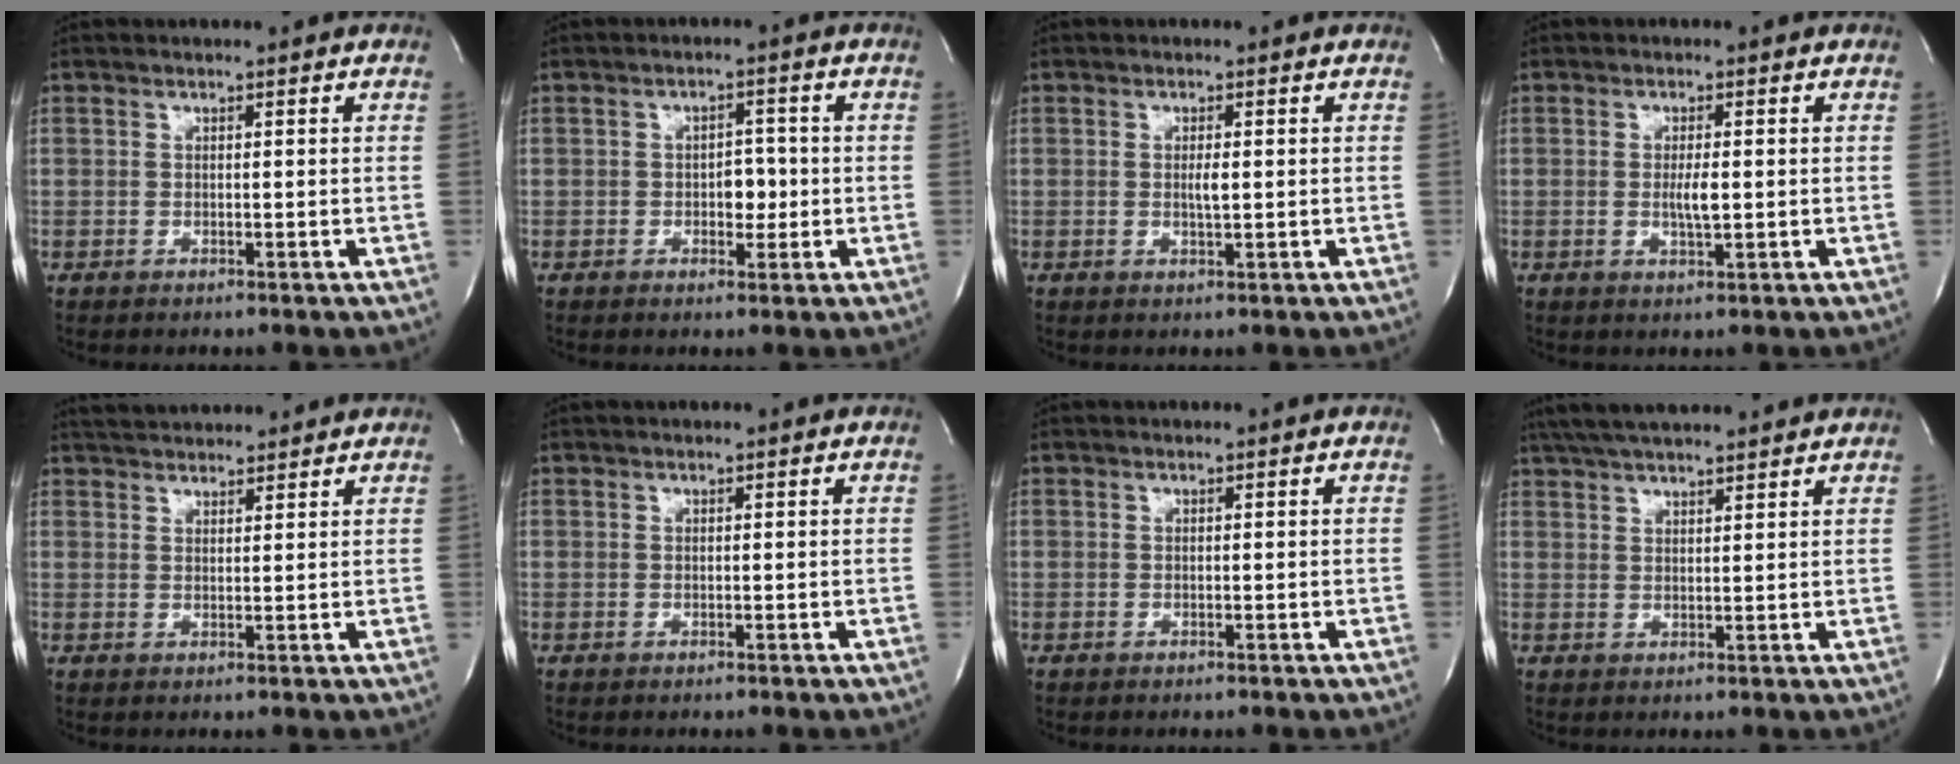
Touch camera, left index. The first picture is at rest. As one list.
[{"total": 3.4, "force": [-0.6, 2.1, 2.6], "torque": [-0.031, 0.006, -0.006]}, {"total": 1.7, "force": [0.0, 0.3, 1.7], "torque": [-0.035, -0.001, 0.001]}, {"total": 2.8, "force": [-0.2, 0.5, 2.8], "torque": [-0.055, -0.003, -0.002]}, {"total": 8.4, "force": [7.8, 1.8, 2.4], "torque": [-0.040, 0.031, 0.113]}, {"total": 0.0}, {"total": 0.0}, {"total": 12.4, "force": [10.9, 1.5, 5.7], "torque": [-0.101, 0.038, 0.165]}]